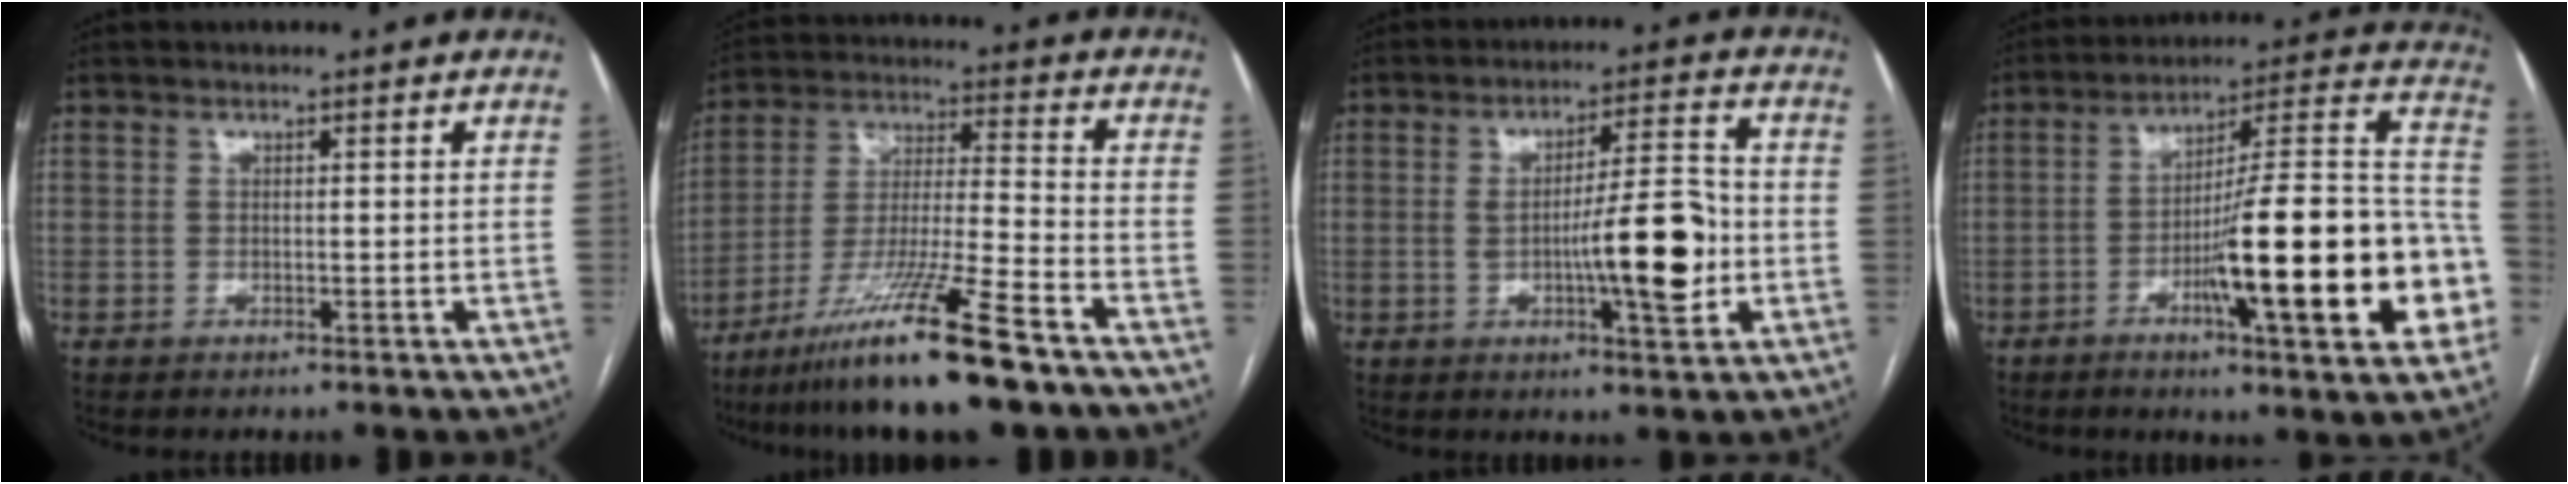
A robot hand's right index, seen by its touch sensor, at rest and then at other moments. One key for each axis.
{"total": 16.5, "fx": -11.4, "fy": 0.0, "fz": 12.0, "tx": -0.238, "ty": -0.036, "tz": -0.207}
{"total": 10.6, "fx": -1.9, "fy": 1.6, "fz": 10.4, "tx": -0.157, "ty": 0.006, "tz": -0.027}
{"total": 24.3, "fx": -7.2, "fy": 2.9, "fz": 23.0, "tx": -0.271, "ty": 0.016, "tz": -0.102}